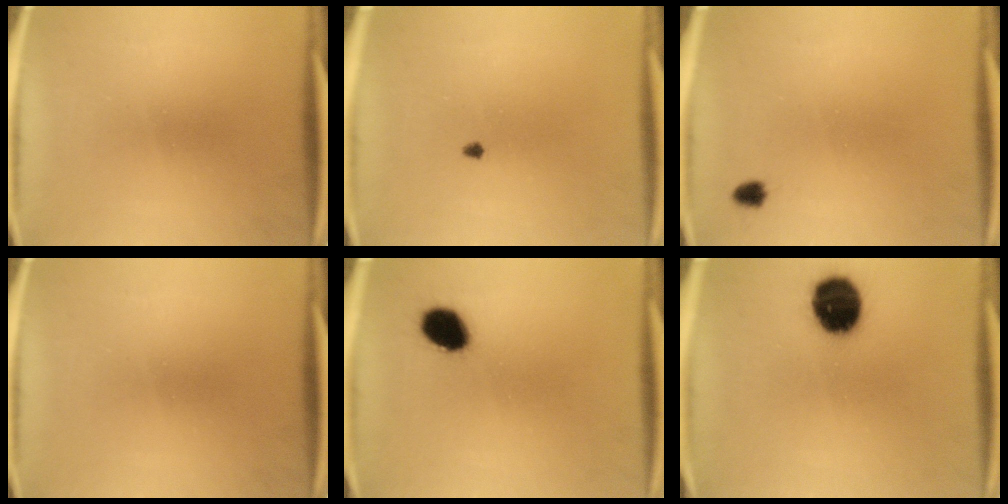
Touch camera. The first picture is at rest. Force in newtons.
{"total": 0.7}
{"total": 1.5}
{"total": 0.0}
{"total": 7.5}
{"total": 13.7}